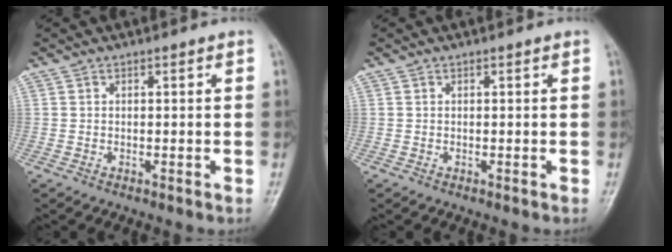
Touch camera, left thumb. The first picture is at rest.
{"total": 0.0}